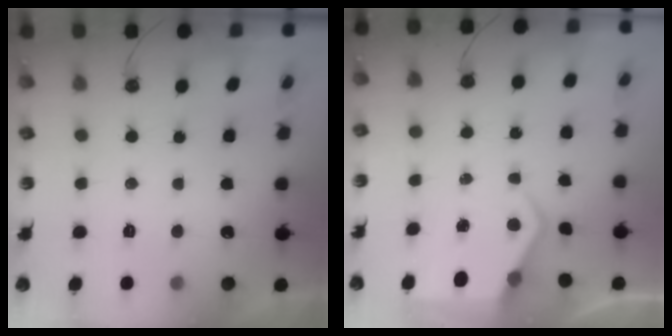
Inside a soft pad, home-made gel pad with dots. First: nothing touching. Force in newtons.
{"total": 7.9, "press": 7.9, "slide": 0.9}